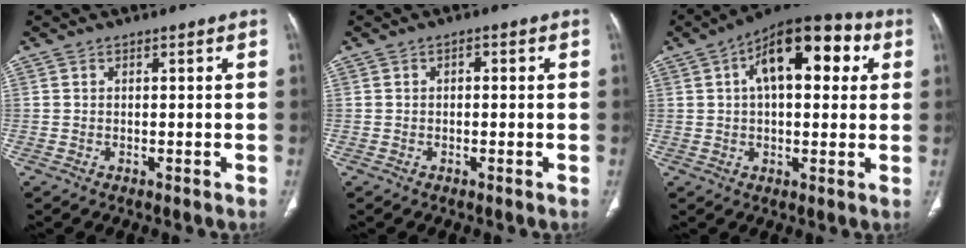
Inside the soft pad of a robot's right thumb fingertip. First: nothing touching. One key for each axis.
{"total": 0.8, "fx": 0.0, "fy": 0.6, "fz": 0.6, "tx": -0.003, "ty": 0.003, "tz": -0.004}
{"total": 16.9, "fx": 5.0, "fy": 8.4, "fz": 13.8, "tx": -0.168, "ty": 0.022, "tz": 0.065}